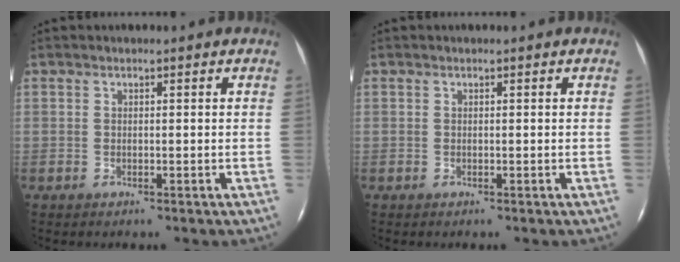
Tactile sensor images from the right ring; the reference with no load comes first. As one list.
[{"total": 0.0}]